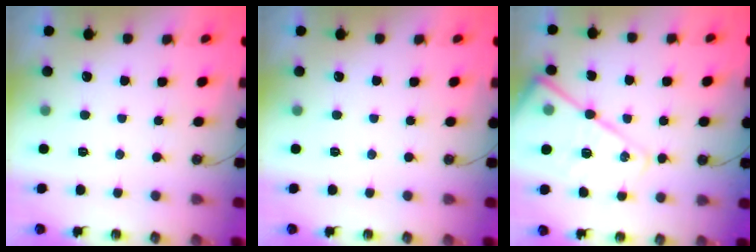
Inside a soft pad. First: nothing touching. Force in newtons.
{"total": 0.0}
{"total": 18.7, "press": 18.6, "slide": 1.9}